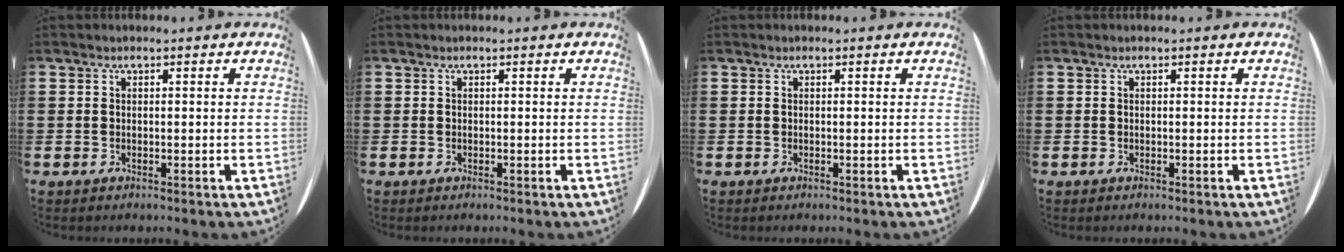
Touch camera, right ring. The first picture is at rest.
{"total": 0.0}
{"total": 0.0}
{"total": 0.0}